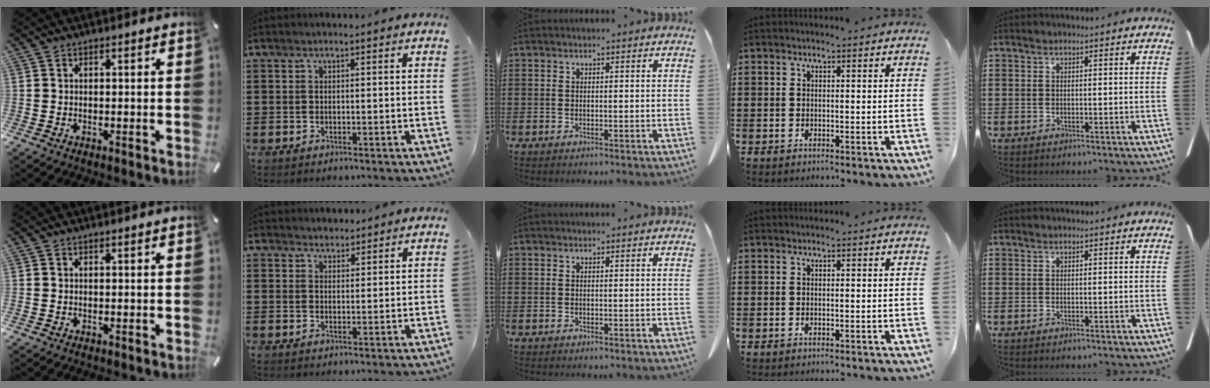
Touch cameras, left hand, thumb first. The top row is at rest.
{"index": {"total": 1.7, "force": [1.5, 0.6, -0.1], "torque": [-0.002, 0.003, 0.030]}}